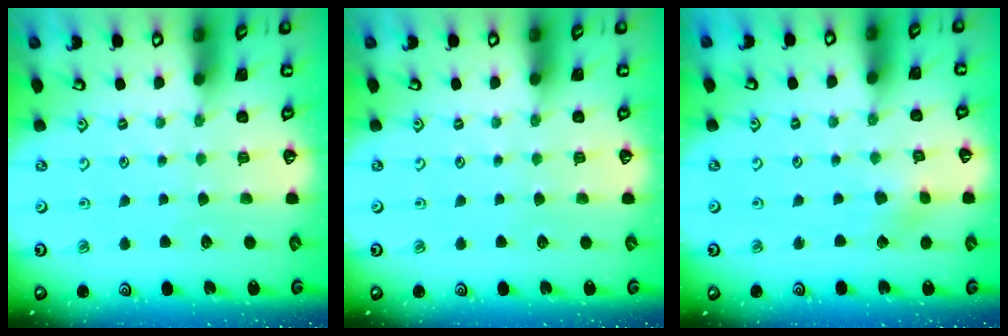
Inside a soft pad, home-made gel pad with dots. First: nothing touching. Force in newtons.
{"total": 0.0}
{"total": 2.6, "press": 2.6, "slide": 0.4}